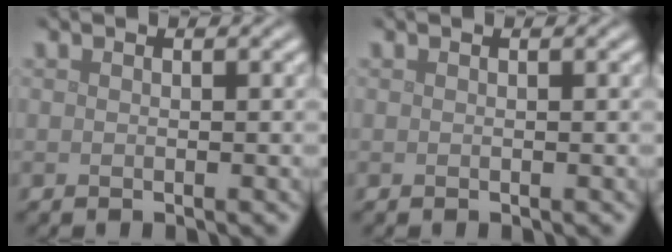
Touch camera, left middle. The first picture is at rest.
{"total": 0.0}